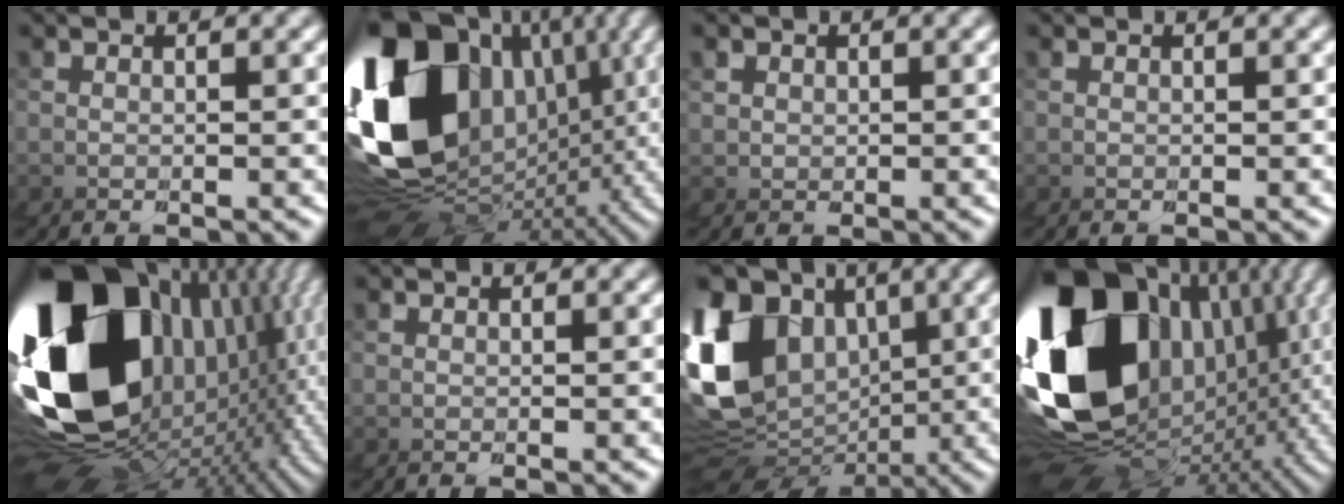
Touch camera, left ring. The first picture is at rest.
{"total": 19.9, "force": [-0.9, 13.8, 14.3], "torque": [-0.239, -0.005, -0.013]}
{"total": 2.5, "force": [0.8, 2.3, -0.8], "torque": [0.000, -0.010, 0.015]}
{"total": 0.0}
{"total": 29.3, "force": [-1.3, 17.9, 23.2], "torque": [-0.336, -0.016, -0.007]}
{"total": 0.0}
{"total": 9.6, "force": [0.9, 8.0, 5.3], "torque": [-0.126, 0.000, 0.006]}
{"total": 25.7, "force": [-1.3, 17.0, 19.3], "torque": [-0.301, -0.013, -0.015]}